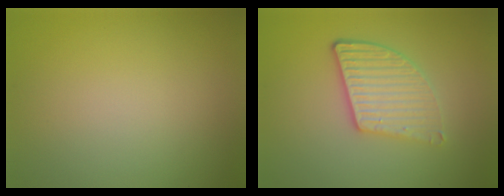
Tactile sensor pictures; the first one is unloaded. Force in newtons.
{"total": 4.1, "press": 3.3, "slide": 2.4}